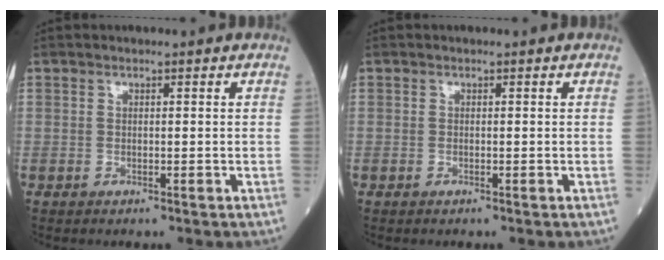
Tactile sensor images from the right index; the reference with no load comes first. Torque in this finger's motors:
{"motor_torque": [0.03, 0.00, 0.03, -0.01]}